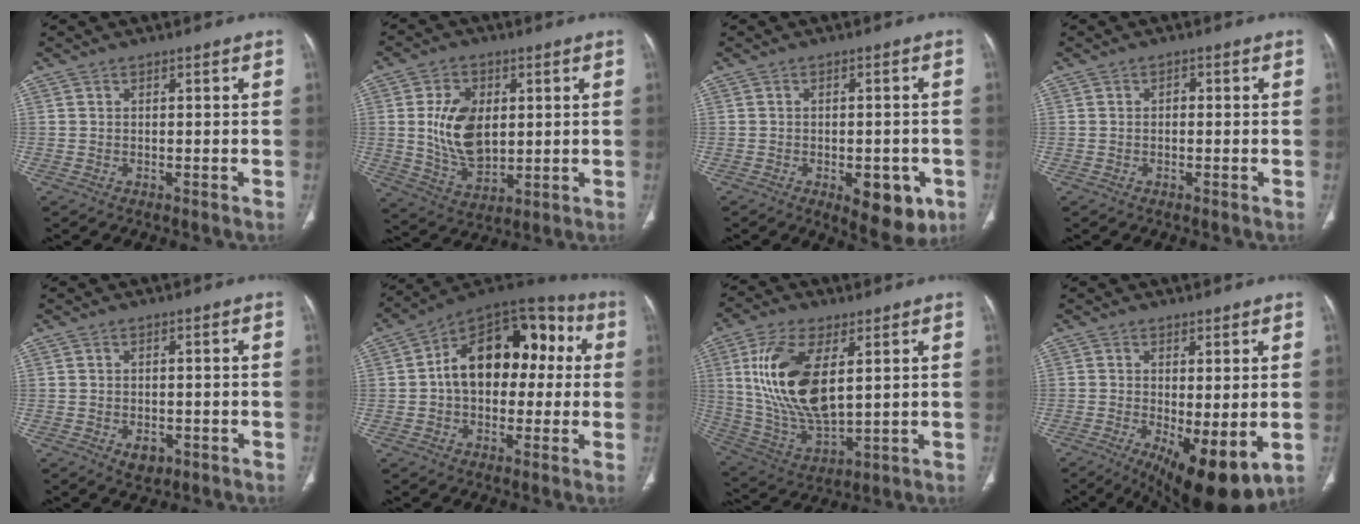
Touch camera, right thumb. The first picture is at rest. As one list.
[{"total": 12.3, "force": [1.6, 8.1, 9.1], "torque": [-0.142, -0.016, 0.041]}, {"total": 9.2, "force": [-3.6, 4.5, 7.2], "torque": [-0.069, 0.004, -0.035]}, {"total": 1.1, "force": [-0.2, 0.8, 0.7], "torque": [-0.006, 0.004, -0.007]}, {"total": 3.0, "force": [-1.1, 2.1, 1.9], "torque": [-0.019, 0.001, -0.006]}, {"total": 19.6, "force": [2.1, 12.5, 14.9], "torque": [-0.186, 0.050, 0.024]}, {"total": 18.3, "force": [4.5, 8.6, 15.5], "torque": [-0.307, -0.021, 0.096]}, {"total": 11.7, "force": [-2.9, 4.1, 10.6], "torque": [-0.159, -0.024, -0.029]}]